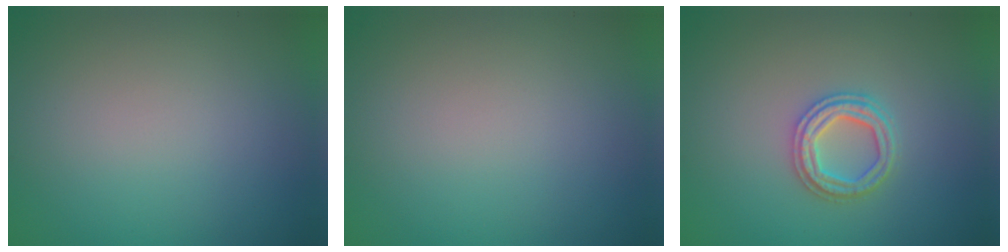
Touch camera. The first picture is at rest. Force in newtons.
{"total": 0.0}
{"total": 2.7, "press": 2.6, "slide": 0.7}